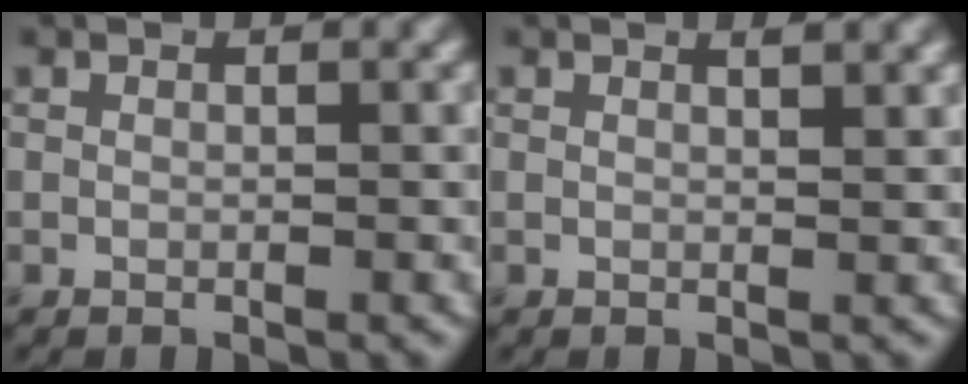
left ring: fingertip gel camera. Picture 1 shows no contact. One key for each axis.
{"total": 1.6, "fx": 1.1, "fy": 0.5, "fz": 1.0, "tx": -0.010, "ty": 0.004, "tz": 0.013}